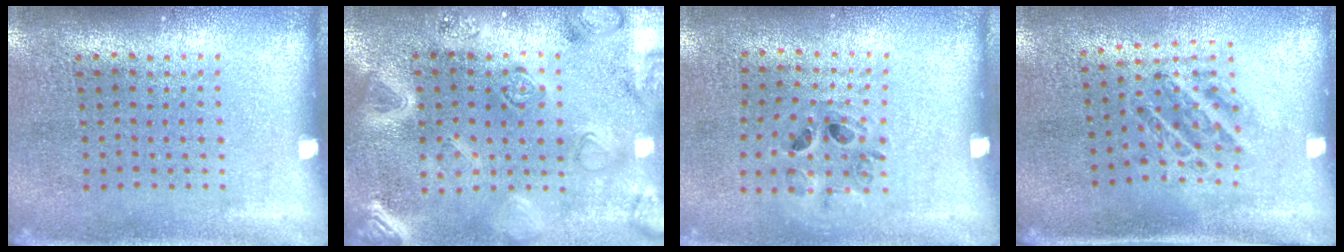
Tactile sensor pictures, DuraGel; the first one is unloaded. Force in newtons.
{"total": 3.0, "press": 2.9, "slide": 0.8}
{"total": 0.8, "press": 0.8, "slide": 0.3}
{"total": 1.1, "press": 1.1, "slide": 0.2}